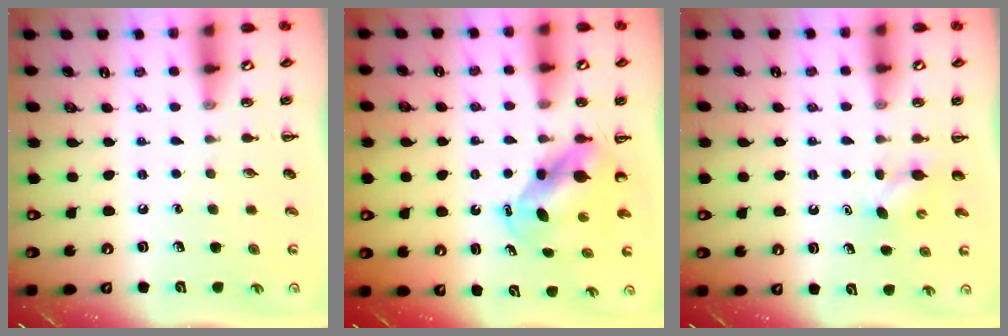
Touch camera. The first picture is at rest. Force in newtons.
{"total": 5.5, "press": 5.4, "slide": 1.3}
{"total": 3.3, "press": 3.2, "slide": 0.9}